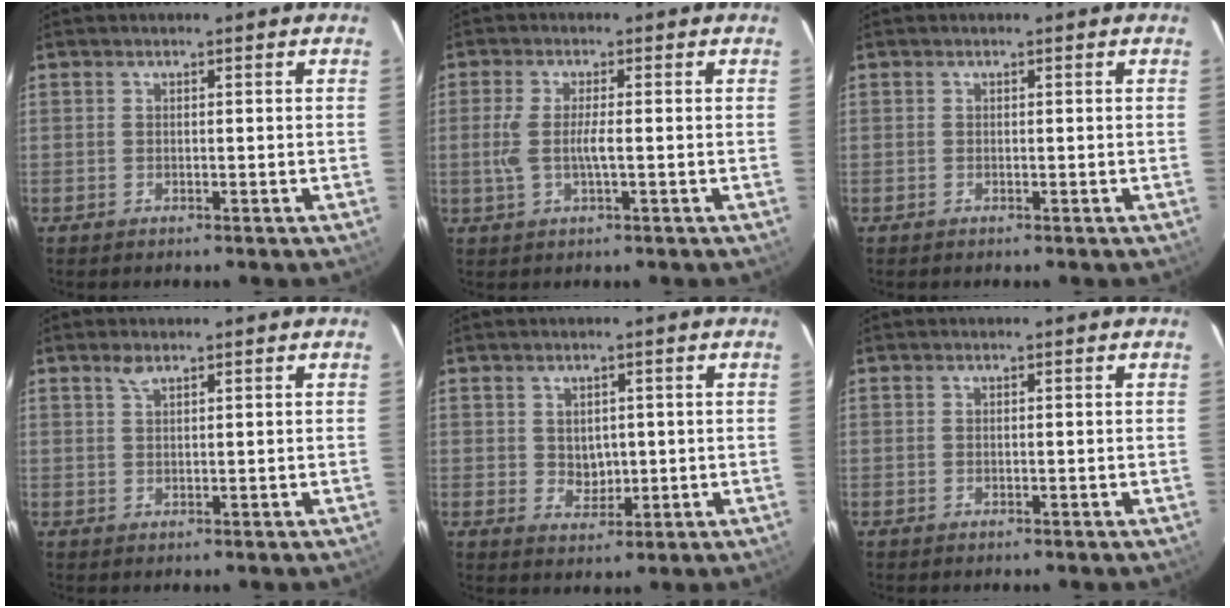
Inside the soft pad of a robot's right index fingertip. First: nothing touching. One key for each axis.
{"total": 5.0, "fx": -0.5, "fy": 0.9, "fz": 4.9, "tx": -0.103, "ty": -0.002, "tz": -0.009}
{"total": 0.0}
{"total": 1.5, "fx": 1.1, "fy": 0.5, "fz": 0.9, "tx": -0.016, "ty": 0.004, "tz": 0.021}
{"total": 3.6, "fx": 0.5, "fy": 3.0, "fz": 1.9, "tx": -0.029, "ty": 0.002, "tz": 0.016}
{"total": 0.0}